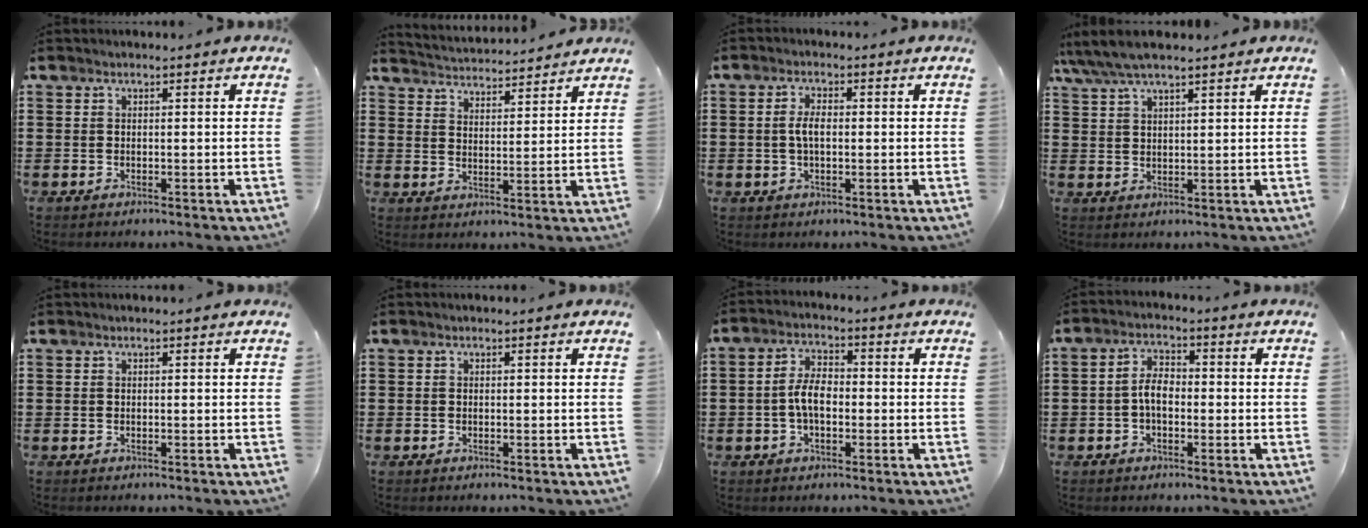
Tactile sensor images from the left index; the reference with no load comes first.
{"total": 3.4, "force": [3.3, -0.1, -0.3], "torque": [-0.011, -0.022, 0.056]}
{"total": 3.3, "force": [0.1, 1.4, 3.0], "torque": [-0.067, 0.001, -0.002]}
{"total": 4.6, "force": [3.7, 0.9, 2.5], "torque": [-0.057, -0.002, 0.068]}
{"total": 0.0}
{"total": 0.0}
{"total": 5.2, "force": [-0.9, 2.6, 4.4], "torque": [-0.101, 0.003, -0.023]}
{"total": 4.2, "force": [-0.7, 2.2, 3.6], "torque": [-0.079, 0.004, -0.019]}